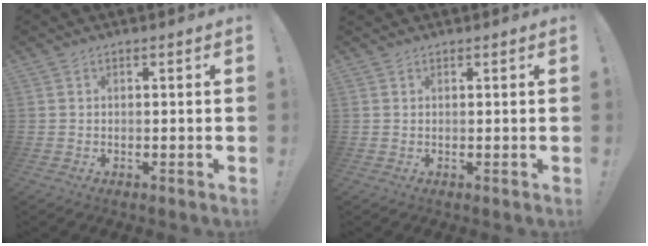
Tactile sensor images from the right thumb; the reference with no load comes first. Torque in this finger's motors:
{"motor_torque": [0.36, 0.39, 0.10, 0.00, 0.08]}